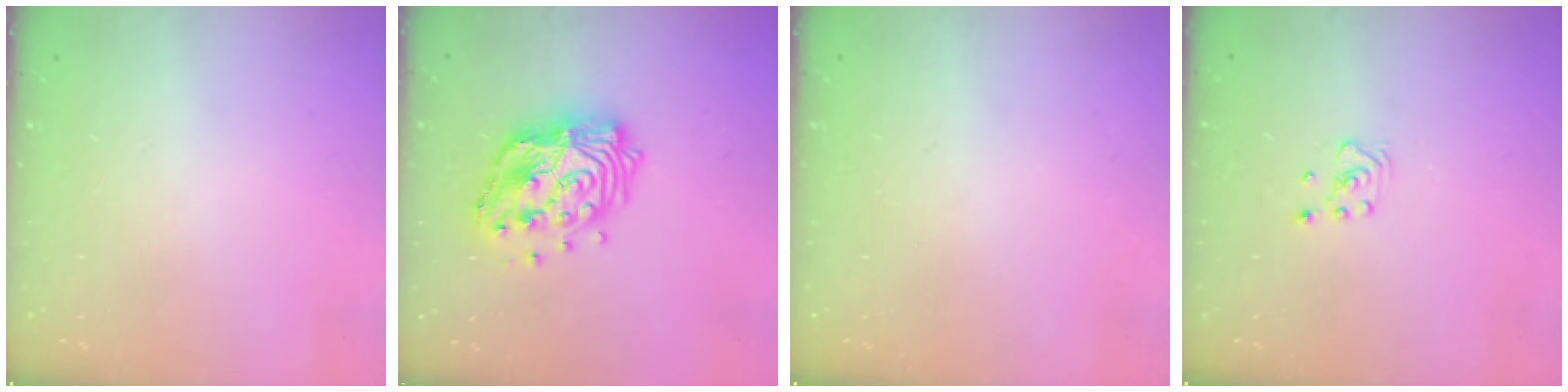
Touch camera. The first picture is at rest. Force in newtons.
{"total": 15.9, "press": 15.9, "slide": 1.1}
{"total": 0.0}
{"total": 2.8, "press": 2.6, "slide": 1.0}